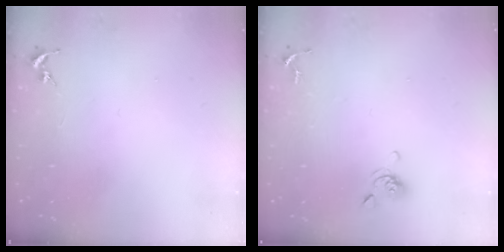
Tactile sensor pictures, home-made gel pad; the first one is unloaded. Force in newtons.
{"total": 6.0, "press": 5.9, "slide": 1.2}